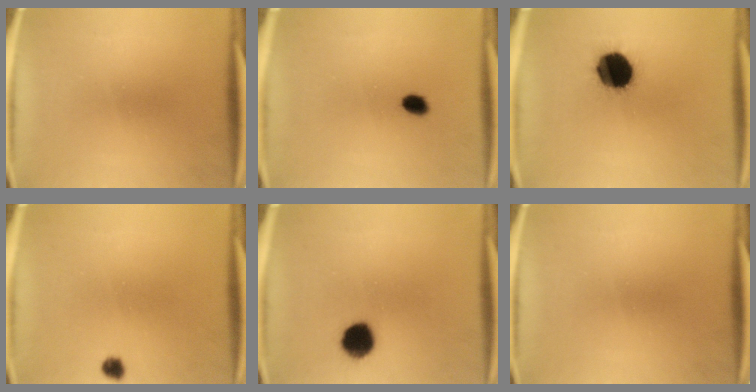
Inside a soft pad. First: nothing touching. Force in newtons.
{"total": 2.6}
{"total": 14.9}
{"total": 1.8}
{"total": 8.0}
{"total": 0.0}